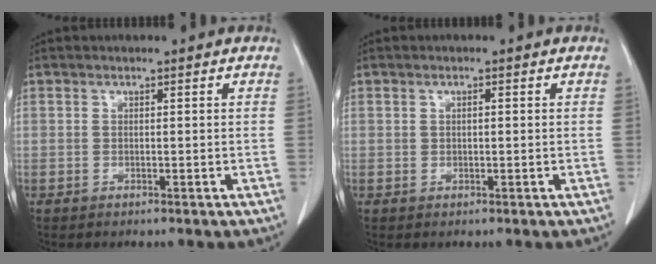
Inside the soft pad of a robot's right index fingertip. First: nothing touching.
{"total": 0.9, "force": [0.1, 0.5, 0.7], "torque": [-0.015, 0.002, 0.002]}